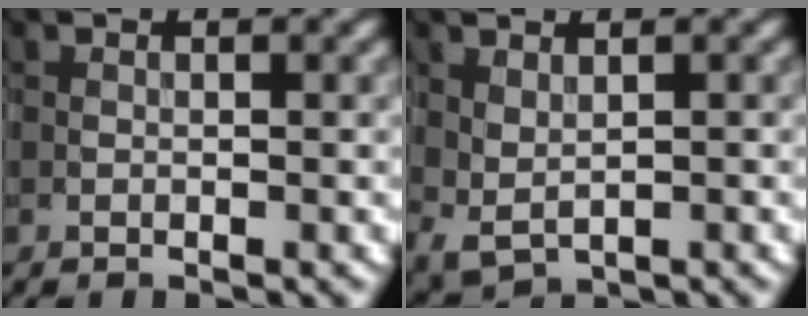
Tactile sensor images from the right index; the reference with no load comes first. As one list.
[{"total": 1.7, "force": [0.9, 0.8, 1.2], "torque": [-0.027, -0.007, 0.025]}]